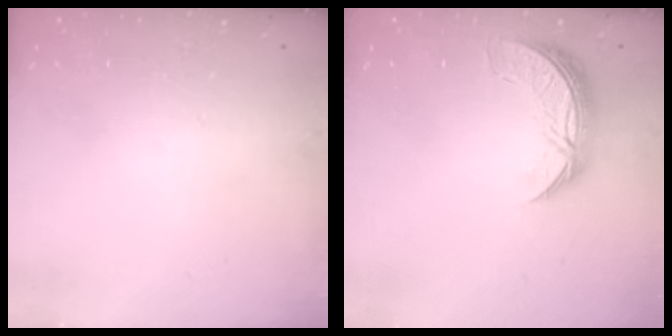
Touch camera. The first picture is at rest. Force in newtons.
{"total": 7.7, "press": 7.6, "slide": 0.7}